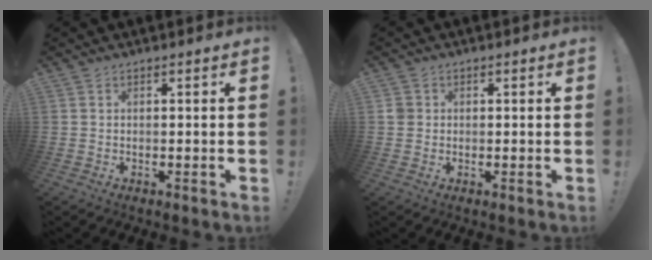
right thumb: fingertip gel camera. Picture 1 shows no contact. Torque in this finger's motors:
{"motor_torque": [0.44, 0.39, 0.09, 0.02, -0.04]}